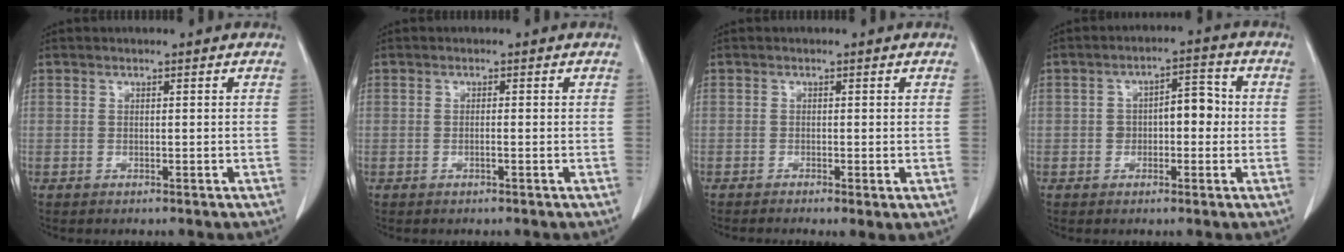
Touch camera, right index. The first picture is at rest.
{"total": 0.7, "force": [-0.3, 0.0, 0.6], "torque": [-0.011, 0.001, -0.004]}
{"total": 1.7, "force": [-0.8, 0.4, 1.5], "torque": [-0.023, -0.004, -0.012]}
{"total": 5.3, "force": [-0.2, 2.7, 4.6], "torque": [-0.069, 0.029, -0.003]}